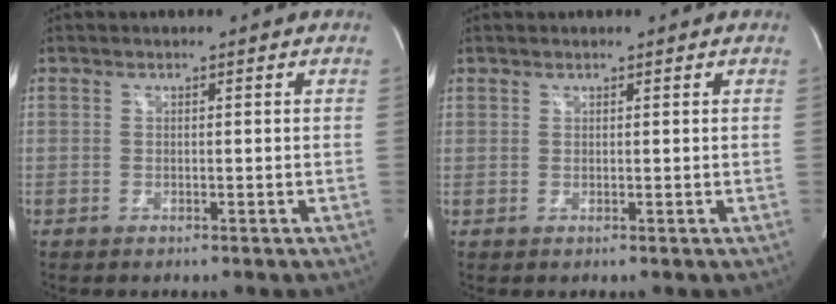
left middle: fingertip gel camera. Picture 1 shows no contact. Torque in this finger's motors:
{"motor_torque": [0.29, -0.33, -0.21, -0.21]}